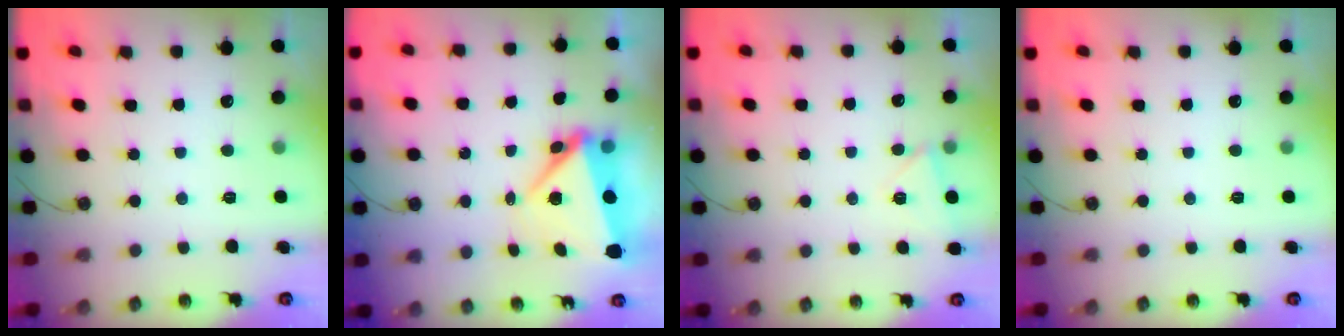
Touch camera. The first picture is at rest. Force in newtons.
{"total": 6.9, "press": 6.8, "slide": 1.0}
{"total": 4.1, "press": 3.7, "slide": 1.7}
{"total": 0.0}